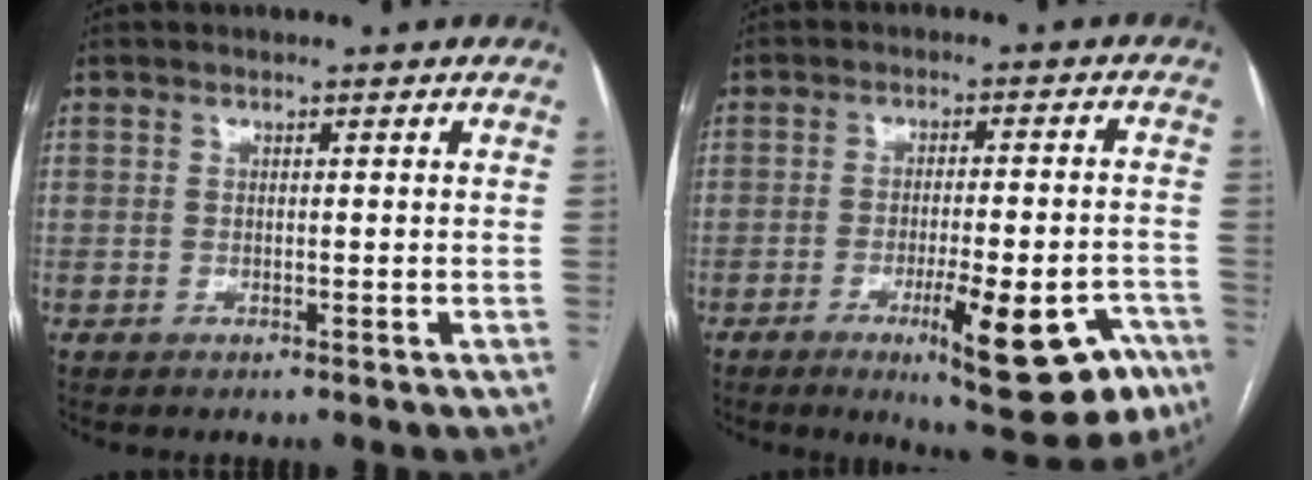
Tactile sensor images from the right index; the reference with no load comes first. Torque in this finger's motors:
{"motor_torque": [1.43, -0.71, 0.20, 0.06]}